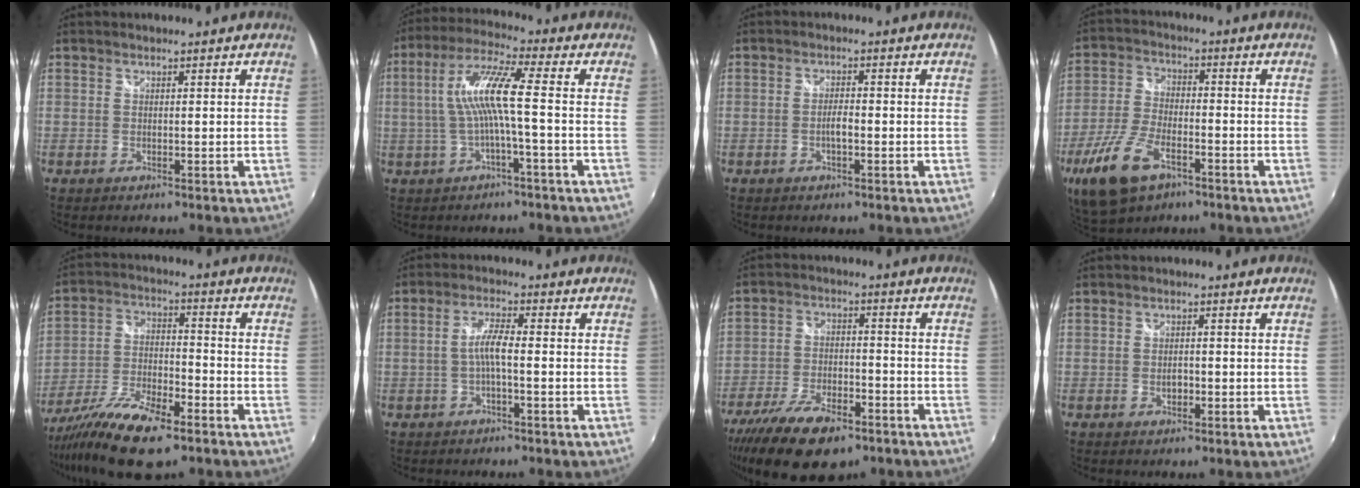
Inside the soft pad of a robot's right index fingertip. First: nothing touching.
{"total": 9.4, "force": [-1.0, -0.1, 9.4], "torque": [-0.189, 0.009, -0.012]}
{"total": 2.1, "force": [-0.8, 0.5, 1.8], "torque": [-0.037, 0.003, -0.016]}
{"total": 14.5, "force": [-7.9, 6.9, 10.0], "torque": [-0.226, -0.024, -0.149]}
{"total": 15.5, "force": [-10.4, 4.7, 10.4], "torque": [-0.212, -0.036, -0.195]}
{"total": 4.0, "force": [-1.1, 0.4, 3.8], "torque": [-0.078, 0.007, -0.021]}
{"total": 16.3, "force": [-10.8, 7.1, 9.9], "torque": [-0.218, -0.034, -0.186]}
{"total": 1.8, "force": [-0.6, 1.2, 1.2], "torque": [-0.020, 0.001, -0.010]}